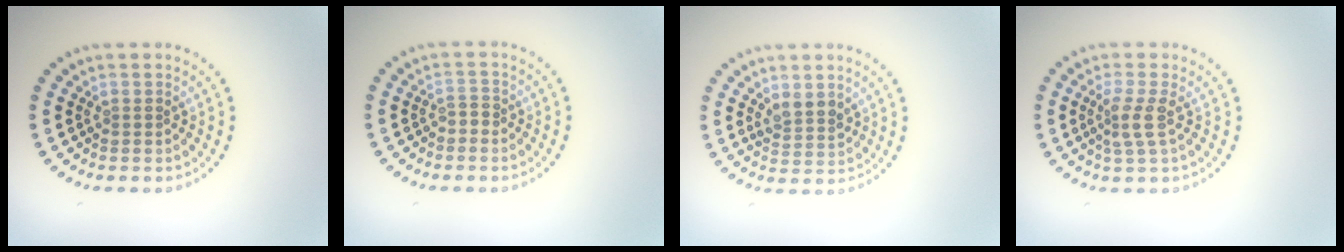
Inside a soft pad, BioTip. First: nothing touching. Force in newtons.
{"total": 1.0, "press": 0.8, "slide": 0.6}
{"total": 2.1, "press": 1.9, "slide": 0.9}
{"total": 2.4, "press": 1.8, "slide": 1.6}